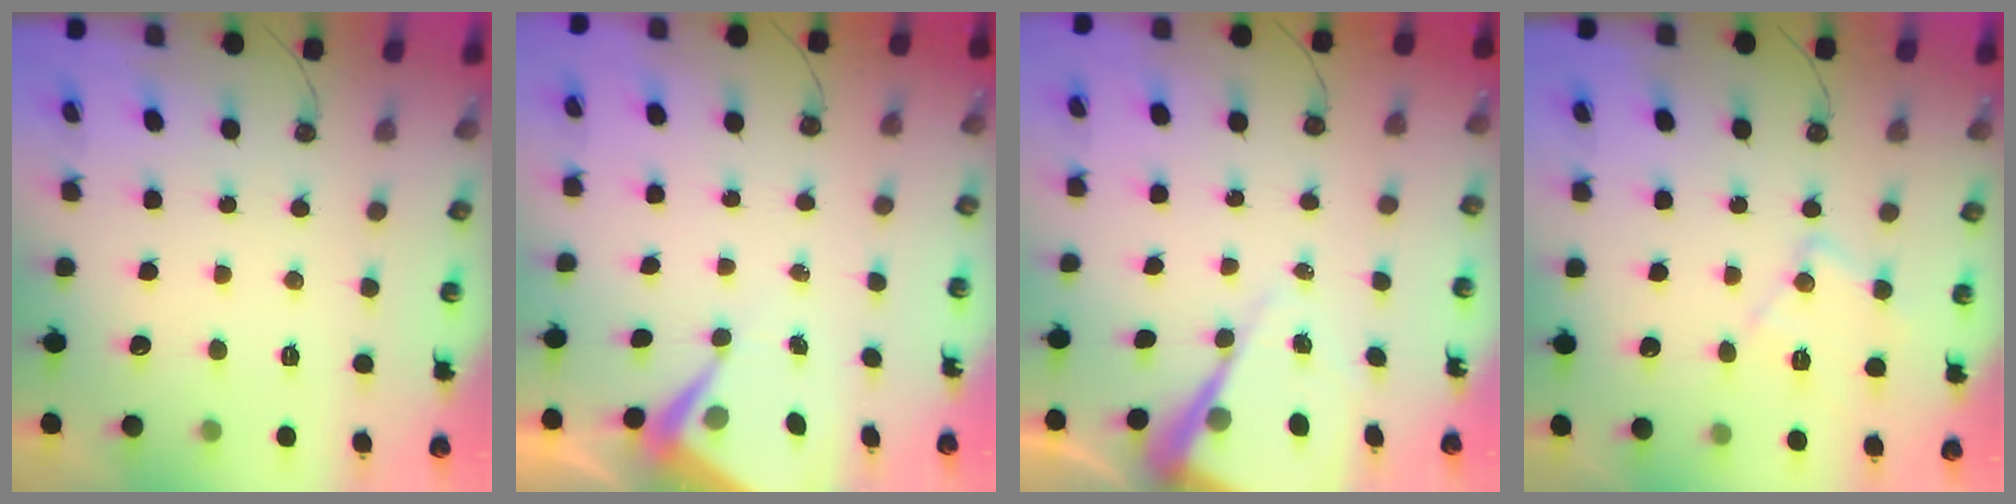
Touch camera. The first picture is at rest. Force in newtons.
{"total": 5.7, "press": 5.7, "slide": 0.5}
{"total": 10.1, "press": 10.1, "slide": 0.9}
{"total": 11.6, "press": 11.6, "slide": 0.7}